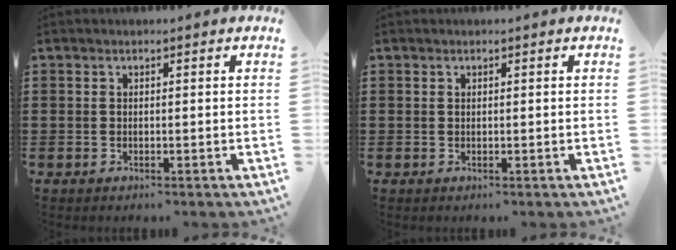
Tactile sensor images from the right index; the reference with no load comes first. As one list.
[{"total": 0.0}]